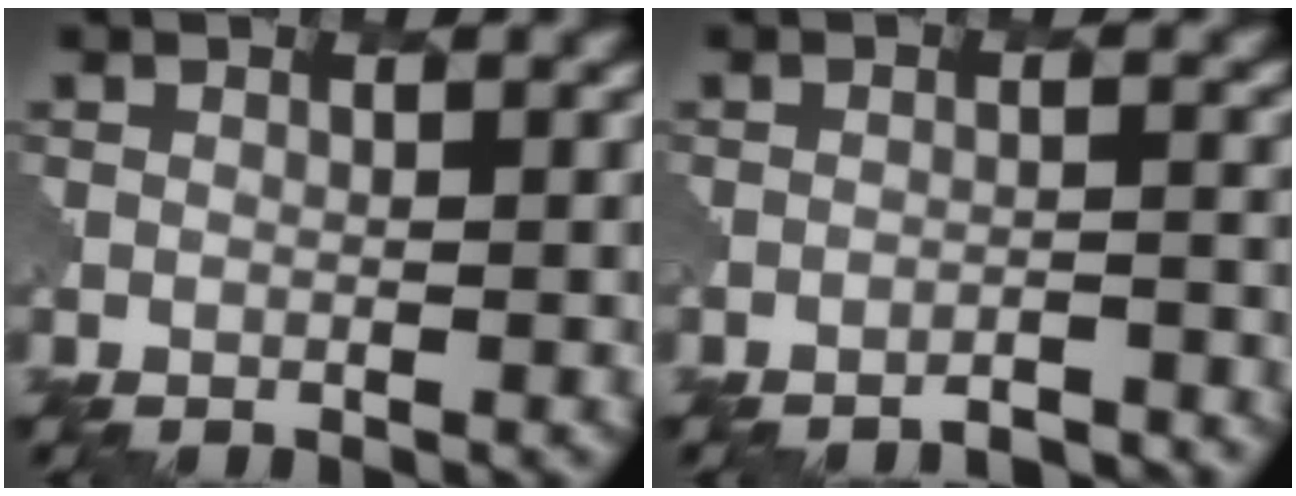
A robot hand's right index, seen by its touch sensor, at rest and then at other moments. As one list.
[{"total": 4.6, "force": [-4.5, 0.5, 1.0], "torque": [-0.006, 0.015, -0.060]}]